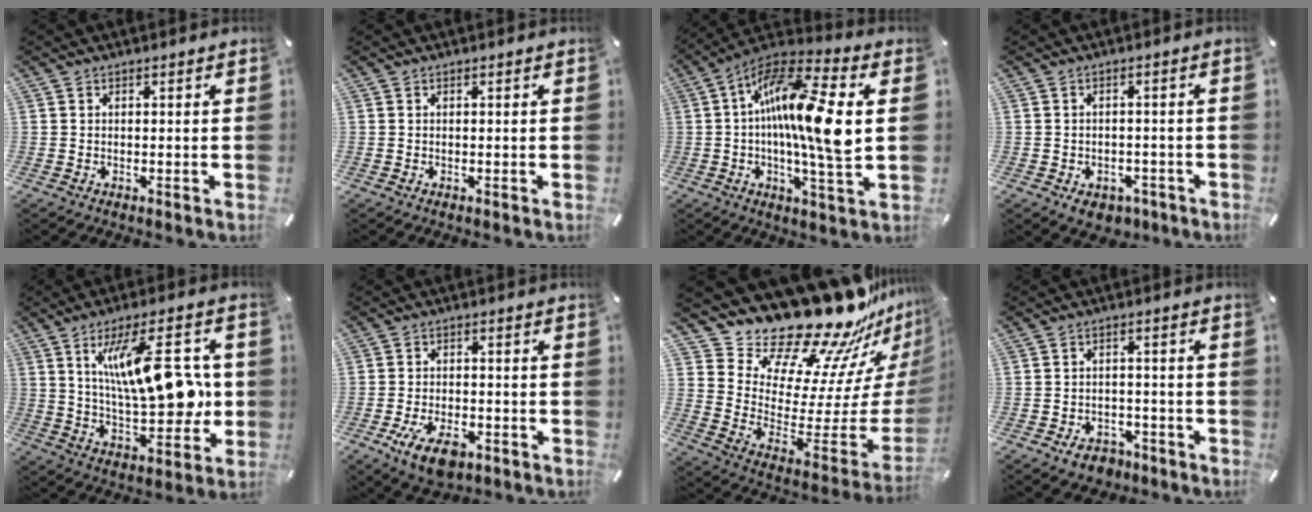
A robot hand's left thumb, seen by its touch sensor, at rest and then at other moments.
{"total": 0.0}
{"total": 17.6, "force": [1.9, 4.2, 17.0], "torque": [-0.304, -0.012, 0.017]}
{"total": 3.8, "force": [-2.1, 2.8, 1.6], "torque": [-0.030, 0.010, -0.036]}
{"total": 19.7, "force": [5.4, 7.5, 17.4], "torque": [-0.277, -0.012, 0.079]}
{"total": 7.9, "force": [-3.8, 4.5, 5.3], "torque": [-0.110, 0.013, -0.067]}
{"total": 25.4, "force": [22.6, 9.1, 7.0], "torque": [-0.089, -0.215, 0.412]}
{"total": 4.8, "force": [-3.1, 3.3, 1.7], "torque": [-0.035, 0.013, -0.057]}